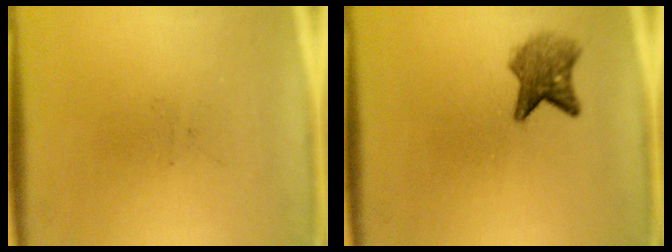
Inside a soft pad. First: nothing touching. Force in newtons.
{"total": 4.2}